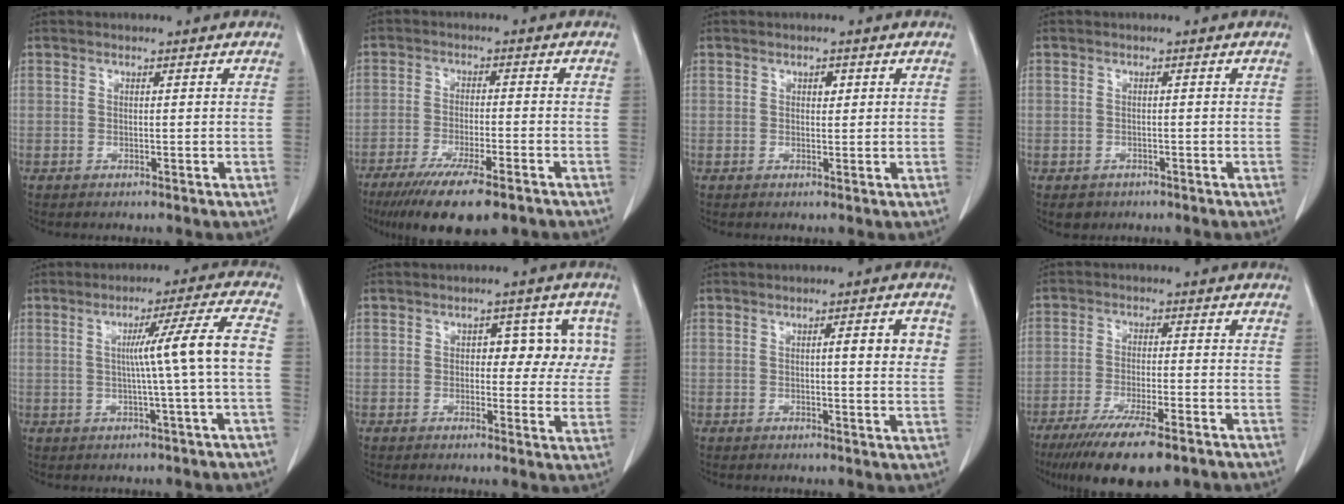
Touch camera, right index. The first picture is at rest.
{"total": 12.6, "force": [-9.0, 2.1, 8.6], "torque": [-0.140, -0.027, -0.140]}
{"total": 1.1, "force": [0.4, 0.7, 0.8], "torque": [-0.010, -0.001, 0.005]}
{"total": 2.0, "force": [-1.0, 1.7, 0.2], "torque": [-0.005, 0.005, -0.009]}
{"total": 8.5, "force": [-0.4, -2.0, 8.2], "torque": [-0.125, 0.012, 0.000]}
{"total": 6.6, "force": [1.3, 3.9, 5.2], "torque": [-0.043, 0.023, 0.015]}
{"total": 4.4, "force": [1.0, 0.5, 4.3], "torque": [-0.058, 0.002, 0.010]}
{"total": 13.0, "force": [-9.3, 2.2, 8.8], "torque": [-0.143, -0.028, -0.146]}